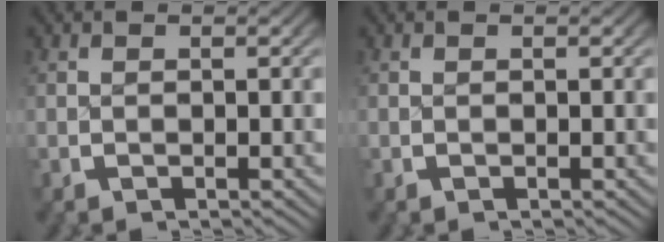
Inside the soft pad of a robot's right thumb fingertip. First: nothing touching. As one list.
[{"total": 0.0}]